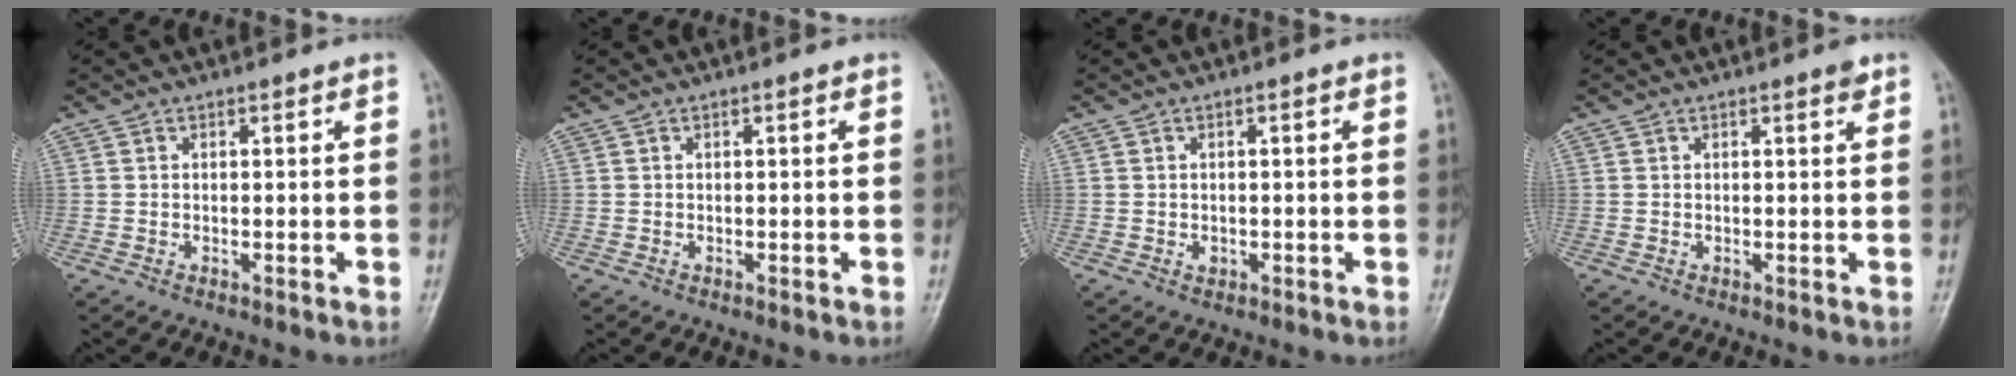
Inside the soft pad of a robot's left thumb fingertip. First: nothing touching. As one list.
[{"total": 0.0}, {"total": 0.7, "force": [-0.4, 0.4, 0.4], "torque": [-0.003, 0.003, -0.008]}, {"total": 1.1, "force": [0.7, 0.3, 0.8], "torque": [-0.009, -0.002, 0.008]}]